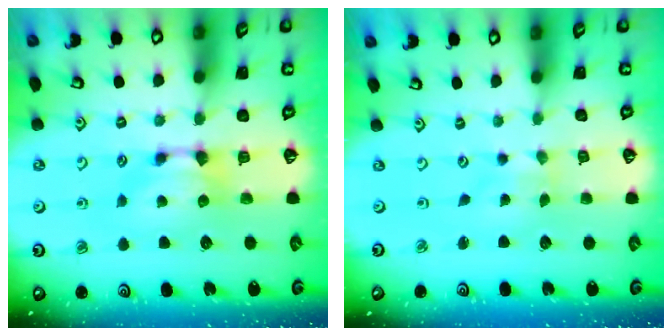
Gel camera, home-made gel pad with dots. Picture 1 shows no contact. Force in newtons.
{"total": 3.9, "press": 3.9, "slide": 0.7}